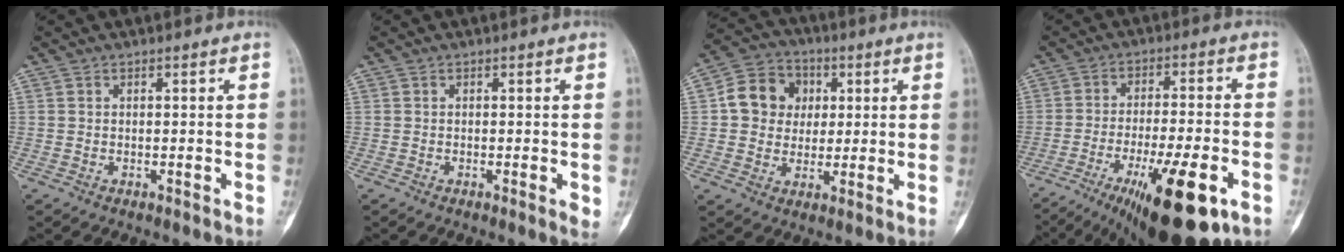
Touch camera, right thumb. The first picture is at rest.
{"total": 1.4, "force": [-0.2, 0.3, 1.4], "torque": [-0.022, -0.005, -0.003]}
{"total": 10.6, "force": [1.7, 9.4, 4.6], "torque": [-0.042, 0.006, 0.020]}
{"total": 18.3, "force": [-8.7, 5.0, 15.3], "torque": [-0.225, 0.018, -0.126]}